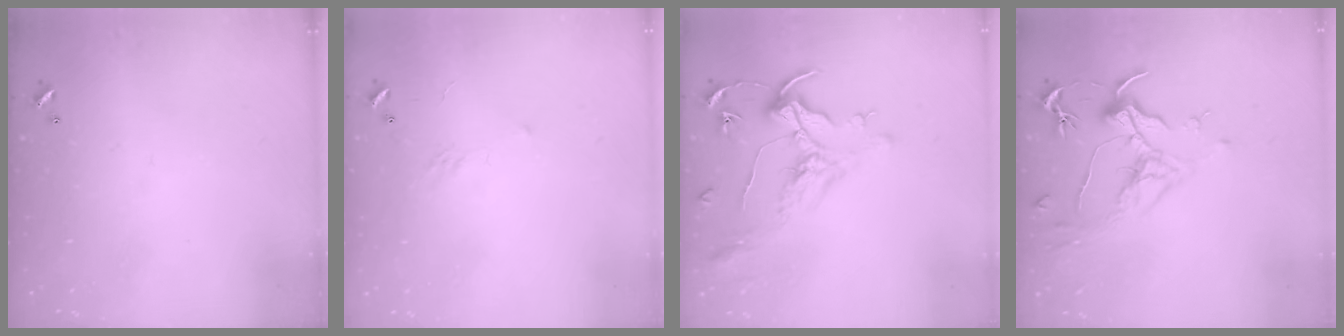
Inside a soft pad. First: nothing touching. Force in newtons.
{"total": 5.7, "press": 5.6, "slide": 1.1}
{"total": 1.6, "press": 1.4, "slide": 0.7}
{"total": 1.6, "press": 1.4, "slide": 0.7}